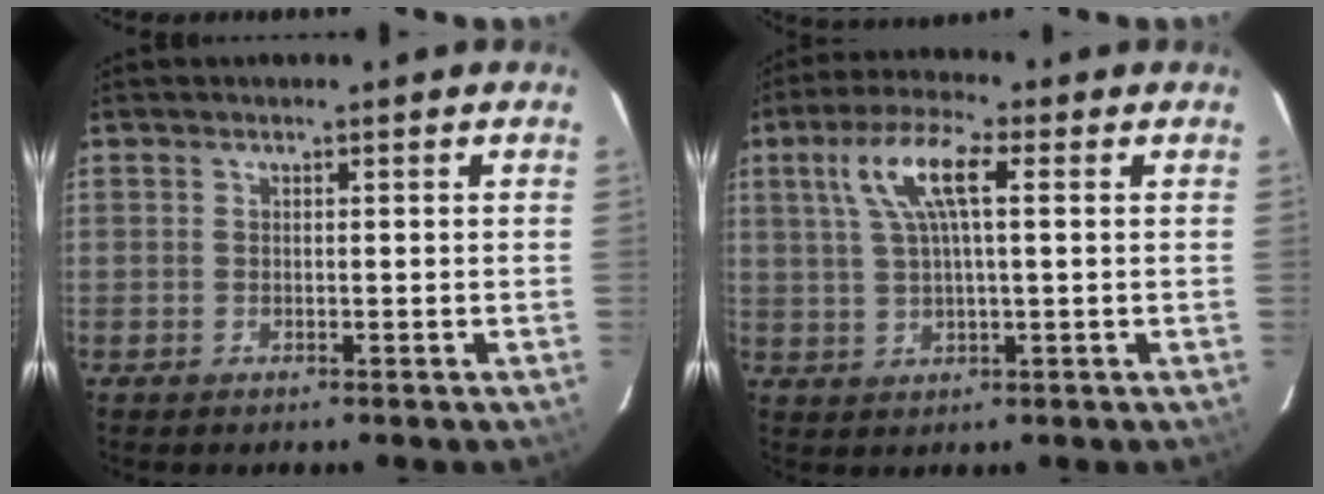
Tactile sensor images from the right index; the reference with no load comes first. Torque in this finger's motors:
{"motor_torque": [0.28, 0.08, 0.41, 0.08]}